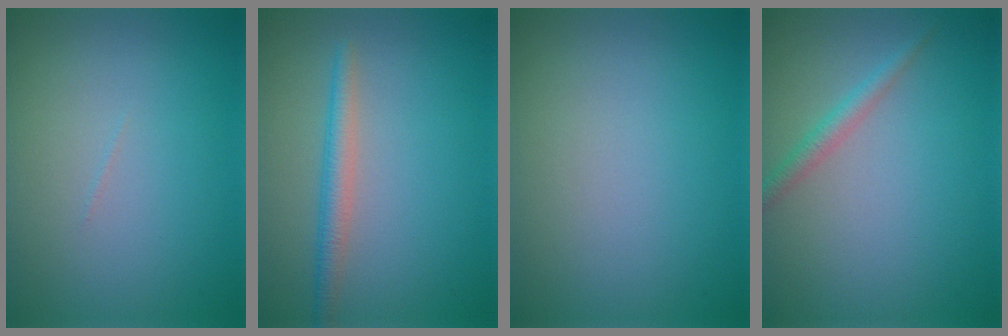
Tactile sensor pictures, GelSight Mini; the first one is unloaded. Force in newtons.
{"total": 2.3, "press": 2.3, "slide": 0.1}
{"total": 0.0}
{"total": 1.6, "press": 1.6, "slide": 0.0}